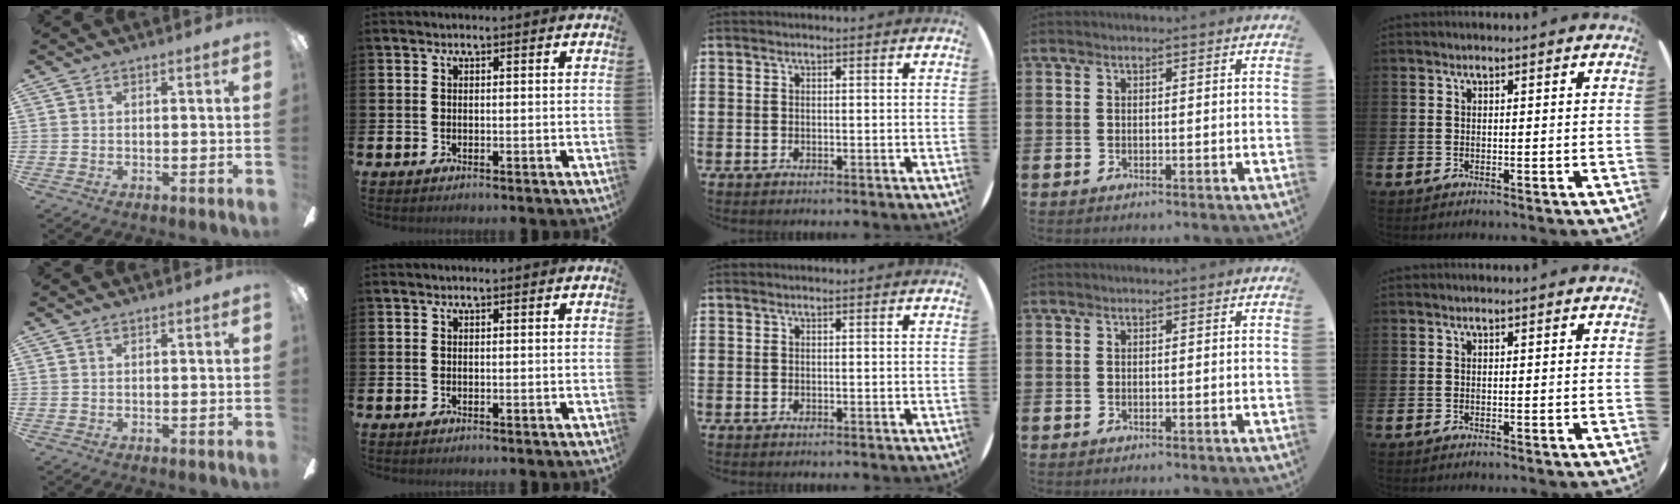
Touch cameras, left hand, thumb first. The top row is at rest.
{}